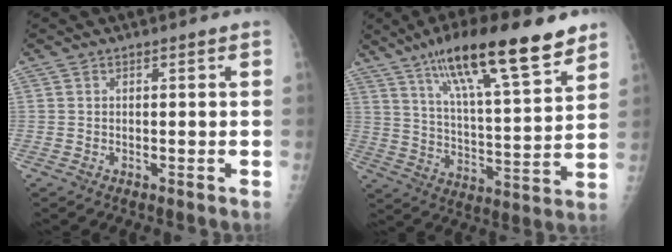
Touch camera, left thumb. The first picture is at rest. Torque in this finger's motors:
{"motor_torque": [1.24, 1.27, 1.45, -1.33, 0.19]}